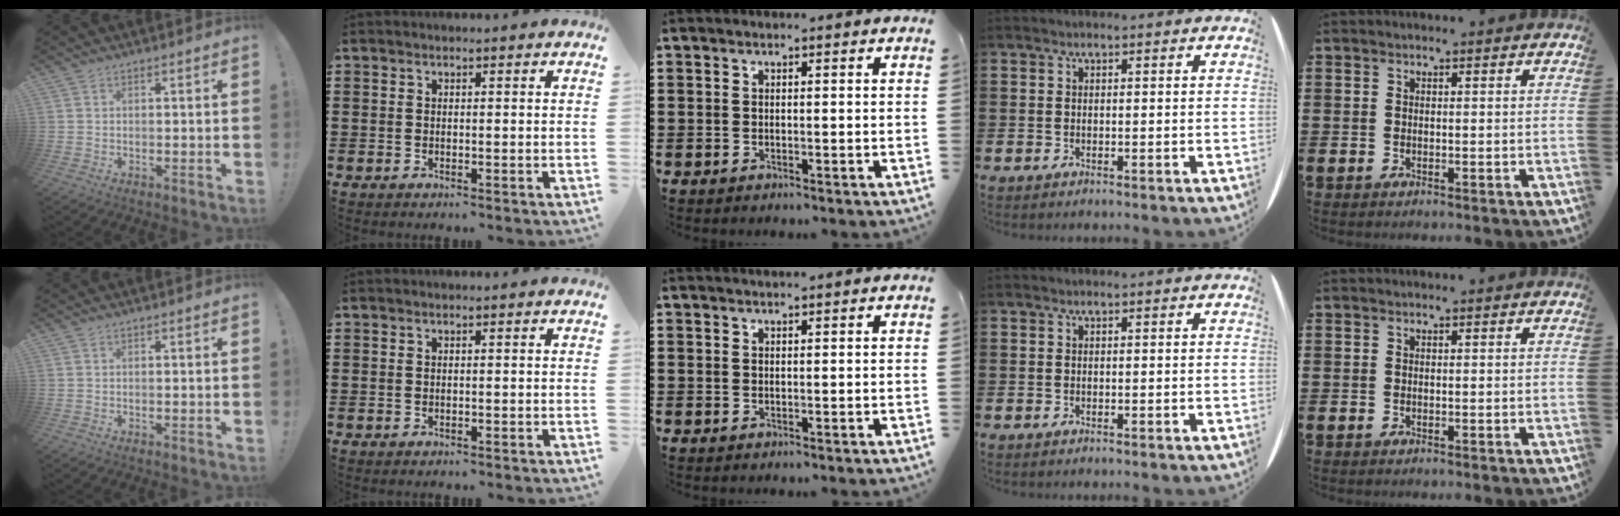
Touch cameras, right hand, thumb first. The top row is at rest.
{"middle": {"total": 0.7, "force": [0.7, 0.0, 0.0], "torque": [-0.003, 0.000, 0.013]}}